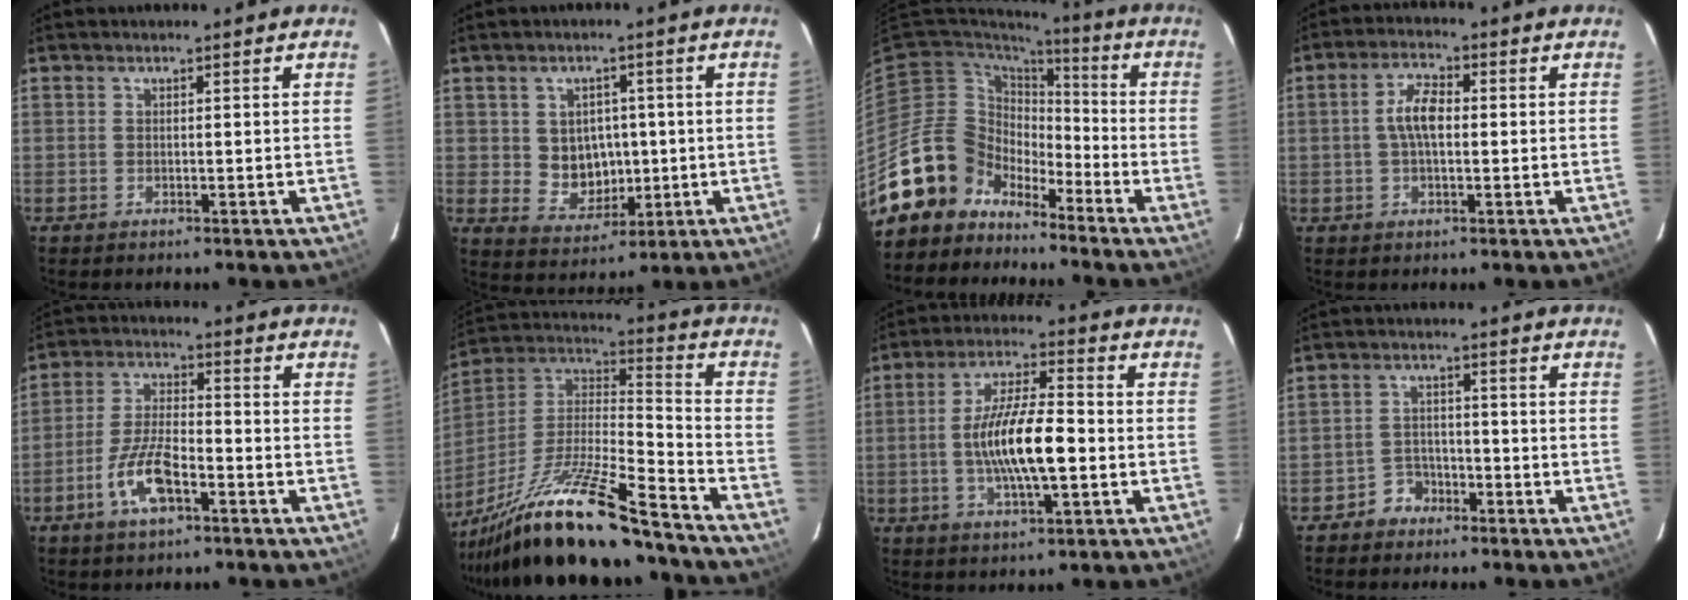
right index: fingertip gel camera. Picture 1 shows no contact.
{"total": 7.5, "force": [0.3, 6.8, 3.3], "torque": [-0.067, 0.006, 0.025]}
{"total": 13.6, "force": [-10.6, 8.3, 1.5], "torque": [-0.043, 0.029, -0.189]}
{"total": 5.8, "force": [0.2, 2.6, 5.2], "torque": [-0.098, 0.012, 0.005]}
{"total": 9.3, "force": [-4.6, 3.2, 7.4], "torque": [-0.154, 0.002, -0.085]}
{"total": 24.2, "force": [-18.7, 3.8, 14.9], "torque": [-0.277, -0.028, -0.316]}
{"total": 12.8, "force": [-2.0, 3.3, 12.2], "torque": [-0.229, 0.000, -0.035]}
{"total": 4.2, "force": [-2.9, 3.0, 0.2], "torque": [-0.009, 0.016, -0.050]}